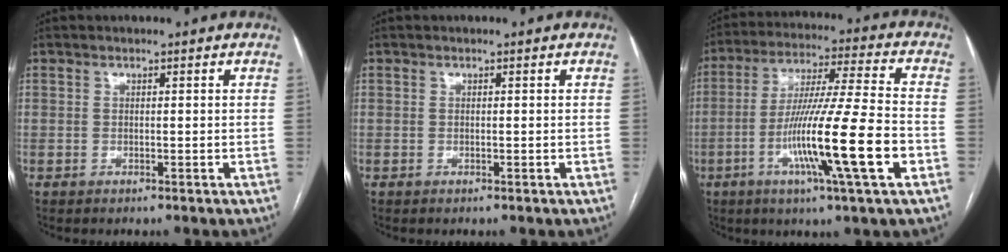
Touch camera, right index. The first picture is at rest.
{"total": 0.0}
{"total": 17.4, "force": [-5.5, -0.6, 16.5], "torque": [-0.300, -0.016, -0.100]}